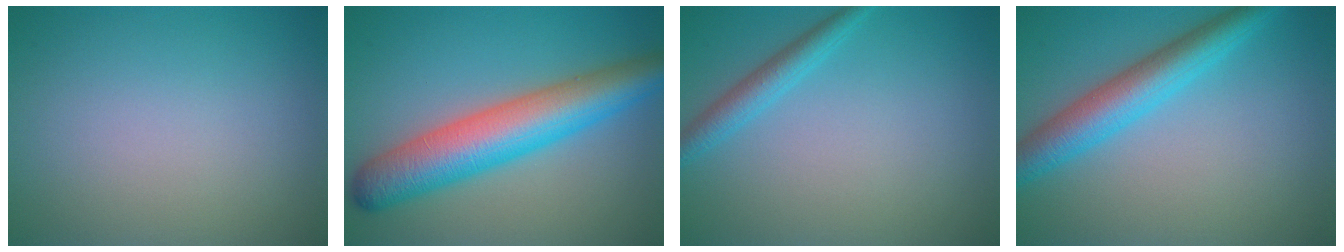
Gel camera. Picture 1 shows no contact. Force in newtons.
{"total": 8.5, "press": 8.4, "slide": 0.2}
{"total": 2.2, "press": 2.2, "slide": 0.2}
{"total": 5.3, "press": 5.3, "slide": 0.1}